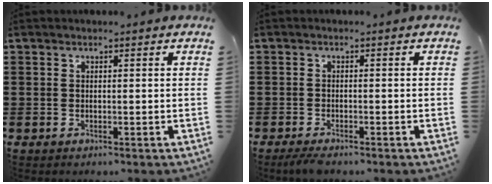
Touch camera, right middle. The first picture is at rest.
{"total": 1.6, "force": [-1.4, 0.2, 0.8], "torque": [-0.029, -0.005, -0.031]}